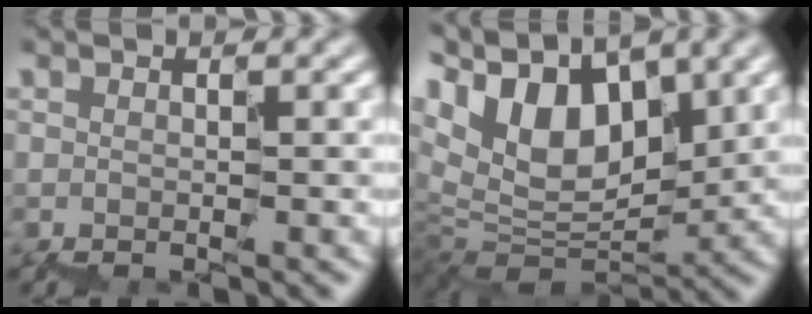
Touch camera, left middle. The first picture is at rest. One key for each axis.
{"total": 10.8, "fx": 4.8, "fy": 6.7, "fz": 7.0, "tx": -0.139, "ty": 0.031, "tz": 0.081}